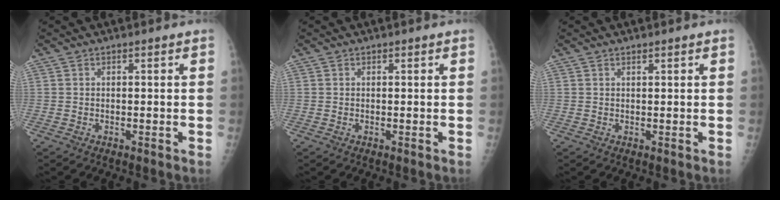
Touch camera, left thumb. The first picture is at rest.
{"total": 0.0}
{"total": 0.5, "force": [0.4, 0.1, 0.2], "torque": [-0.004, -0.003, 0.008]}